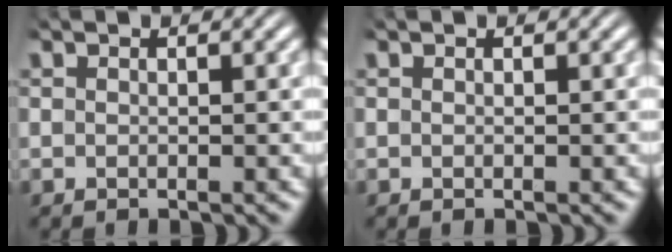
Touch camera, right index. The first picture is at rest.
{"total": 0.0}